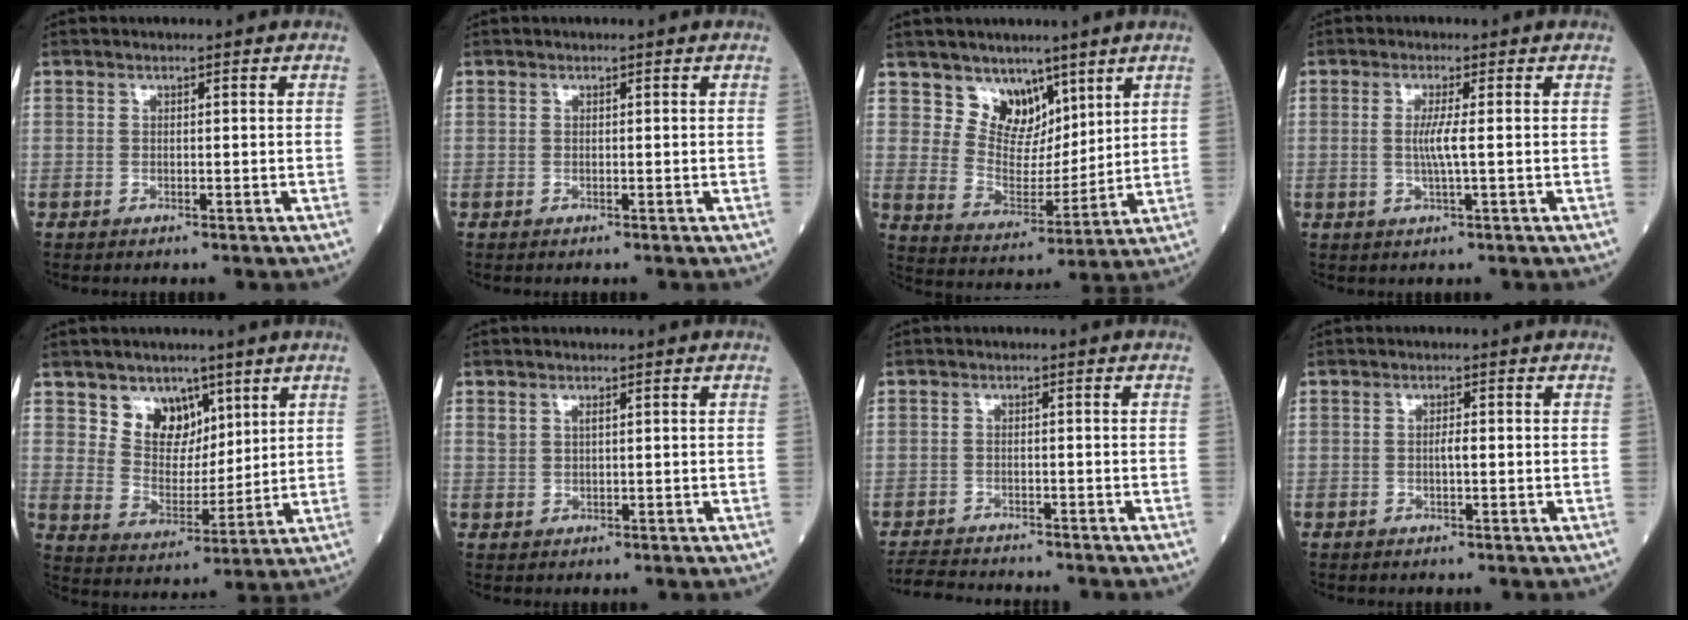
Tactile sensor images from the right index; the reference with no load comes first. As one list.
[{"total": 0.0}, {"total": 8.1, "force": [5.7, 5.2, 2.7], "torque": [-0.045, -0.001, 0.114]}, {"total": 3.1, "force": [0.0, -0.4, 3.1], "torque": [-0.065, -0.005, -0.001]}, {"total": 7.7, "force": [4.8, 5.2, 2.8], "torque": [-0.050, 0.002, 0.094]}, {"total": 1.2, "force": [0.8, 0.5, 0.8], "torque": [-0.019, 0.005, 0.017]}, {"total": 5.8, "force": [-5.6, 0.3, 1.2], "torque": [-0.018, -0.019, -0.094]}, {"total": 1.2, "force": [-0.2, 0.2, 1.2], "torque": [-0.021, 0.001, -0.004]}]